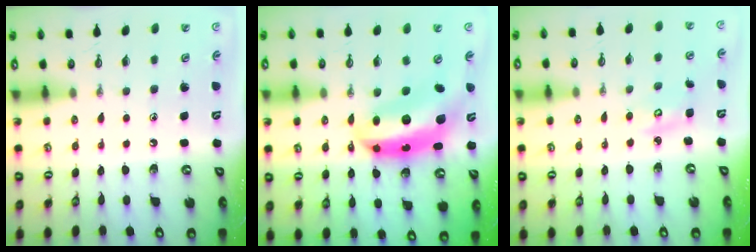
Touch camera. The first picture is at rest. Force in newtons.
{"total": 10.9, "press": 10.9, "slide": 1.2}
{"total": 3.4, "press": 3.4, "slide": 0.4}